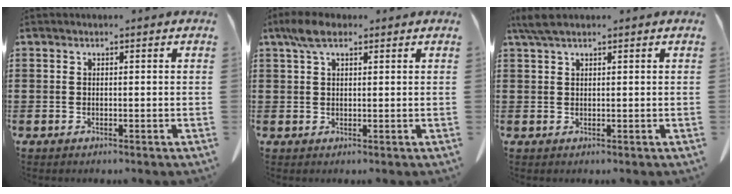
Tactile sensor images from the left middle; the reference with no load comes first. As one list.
[{"total": 3.9, "force": [2.2, 1.6, 2.8], "torque": [-0.062, 0.008, 0.040]}, {"total": 2.5, "force": [1.6, 0.6, 1.8], "torque": [-0.040, 0.002, 0.029]}]